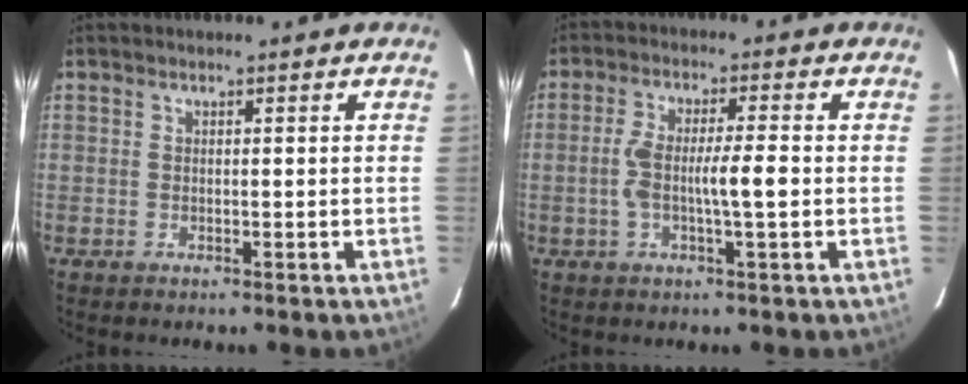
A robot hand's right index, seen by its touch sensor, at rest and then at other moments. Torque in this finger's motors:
{"motor_torque": [0.31, -0.07, 0.15, 0.11]}